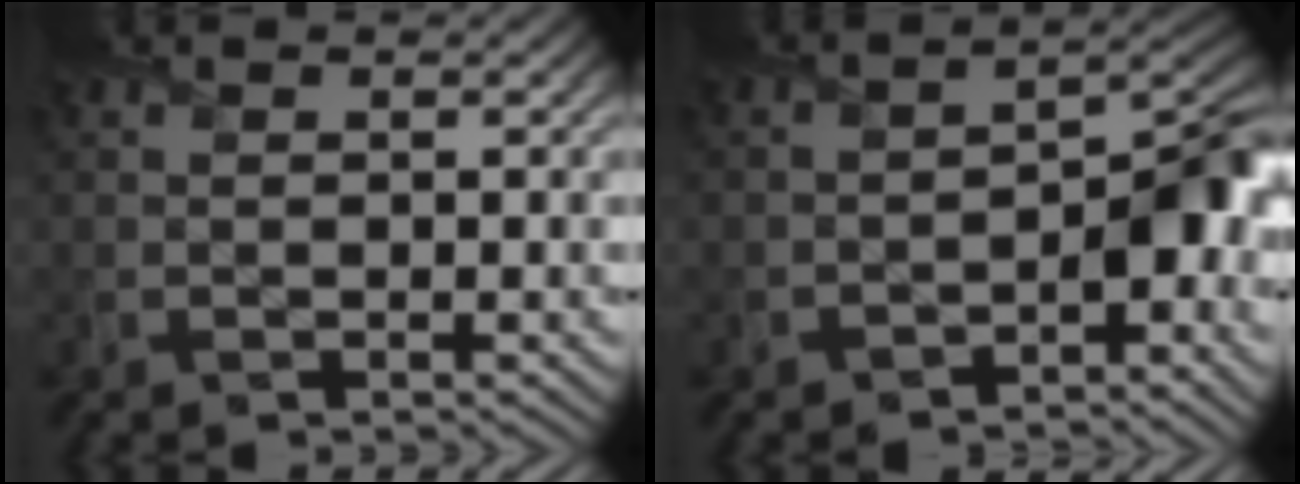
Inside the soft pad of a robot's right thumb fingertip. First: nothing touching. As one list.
[{"total": 5.7, "force": [-2.6, 2.9, 4.2], "torque": [-0.038, 0.008, -0.050]}]